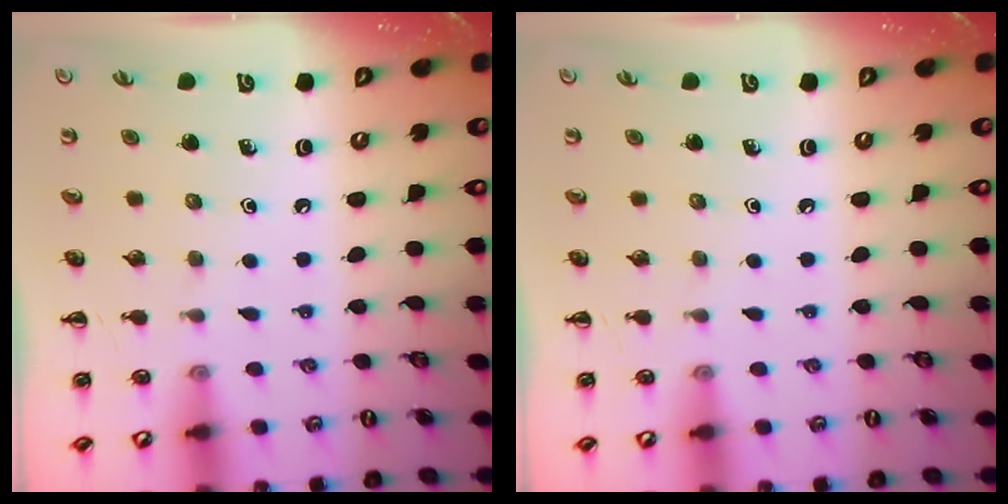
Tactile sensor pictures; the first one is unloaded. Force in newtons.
{"total": 0.0}